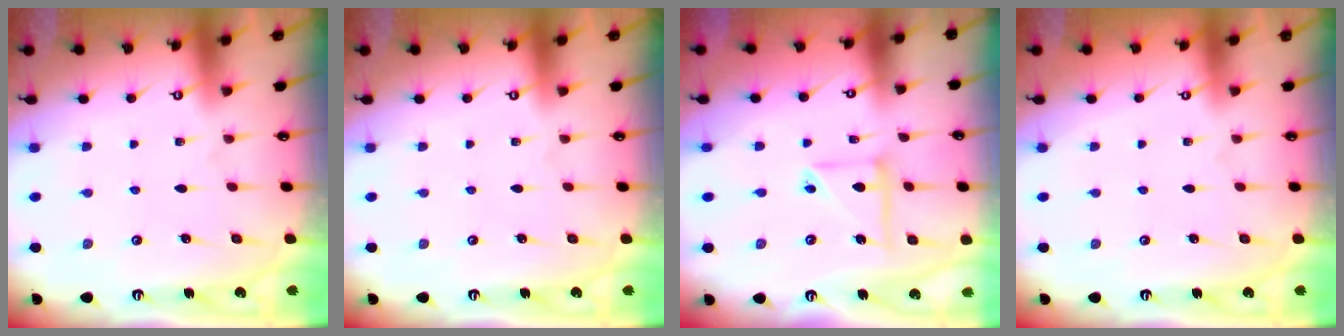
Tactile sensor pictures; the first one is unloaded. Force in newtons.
{"total": 0.0}
{"total": 8.0, "press": 8.0, "slide": 0.4}
{"total": 0.8, "press": 0.7, "slide": 0.4}